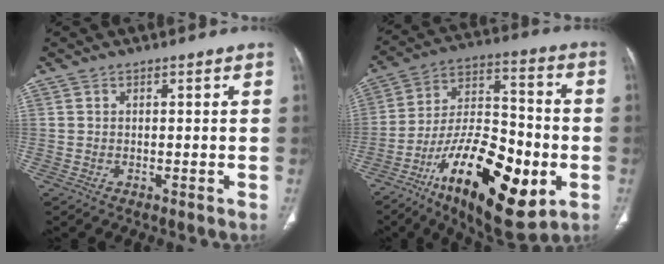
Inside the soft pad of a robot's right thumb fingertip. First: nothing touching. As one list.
[{"total": 26.0, "force": [-9.4, 10.9, 21.7], "torque": [-0.358, 0.036, -0.147]}]